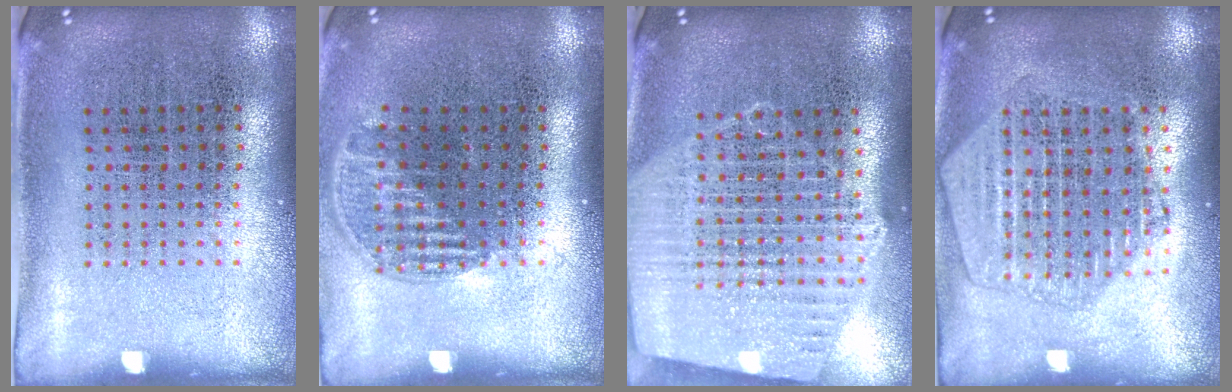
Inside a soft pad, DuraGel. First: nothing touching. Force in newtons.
{"total": 1.1, "press": 1.0, "slide": 0.5}
{"total": 1.9, "press": 1.8, "slide": 0.7}
{"total": 2.1, "press": 1.9, "slide": 0.9}